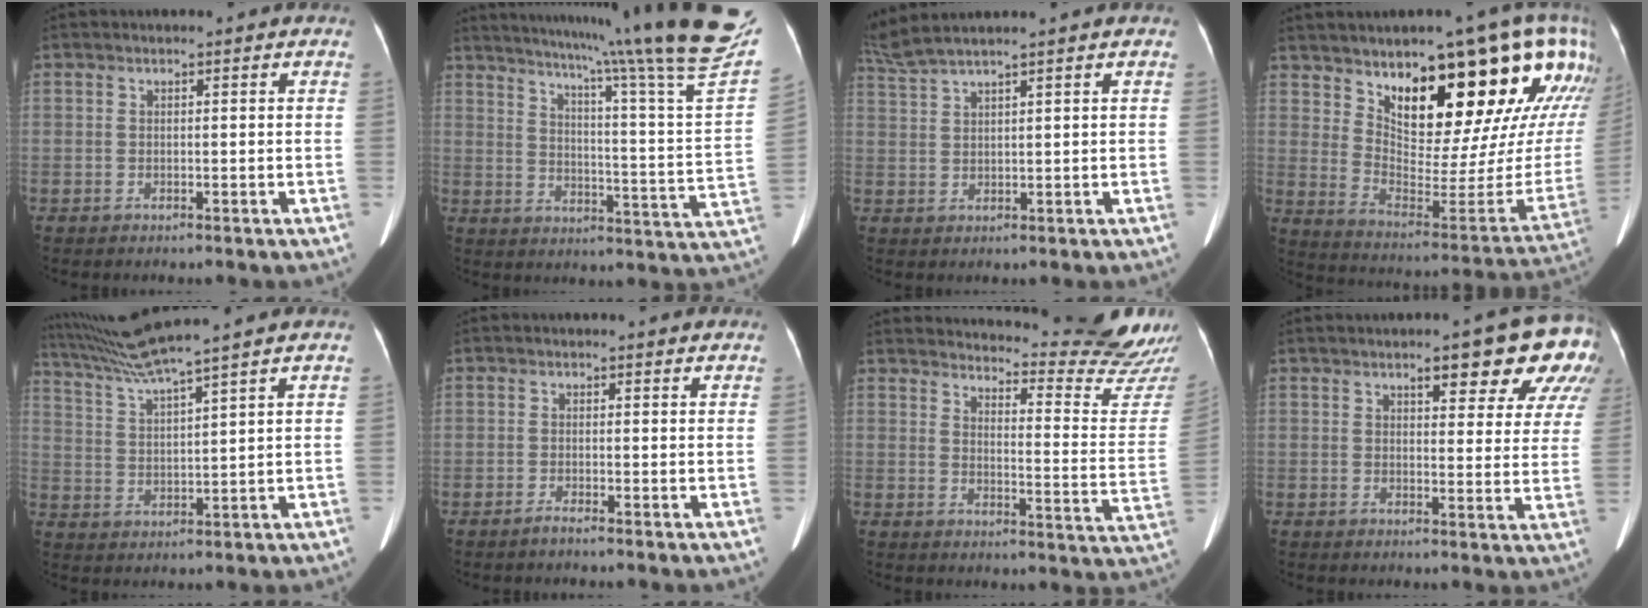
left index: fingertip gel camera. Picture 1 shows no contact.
{"total": 28.4, "force": [22.9, -1.7, 16.8], "torque": [-0.231, -0.092, 0.290]}
{"total": 8.3, "force": [7.0, -1.1, 4.2], "torque": [-0.088, 0.016, 0.132]}
{"total": 24.8, "force": [16.3, 5.4, 17.8], "torque": [-0.254, -0.054, 0.224]}
{"total": 9.3, "force": [7.8, -2.7, 4.2], "torque": [-0.083, -0.004, 0.149]}
{"total": 0.8, "force": [-0.6, 0.0, 0.5], "torque": [-0.012, -0.006, -0.015]}
{"total": 20.6, "force": [19.8, -0.5, 5.7], "torque": [-0.085, -0.149, 0.226]}
{"total": 12.1, "force": [8.4, 3.3, 8.1], "torque": [-0.080, -0.014, 0.080]}